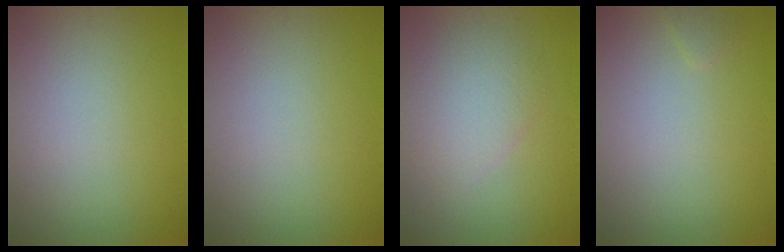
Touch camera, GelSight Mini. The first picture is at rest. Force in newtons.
{"total": 0.0}
{"total": 3.3, "press": 3.3, "slide": 0.2}
{"total": 0.6, "press": 0.6, "slide": 0.1}